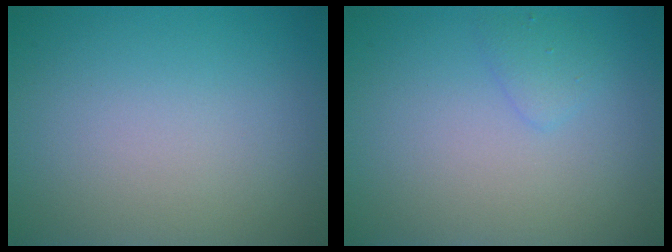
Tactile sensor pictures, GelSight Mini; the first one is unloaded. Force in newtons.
{"total": 1.2, "press": 1.2, "slide": 0.0}